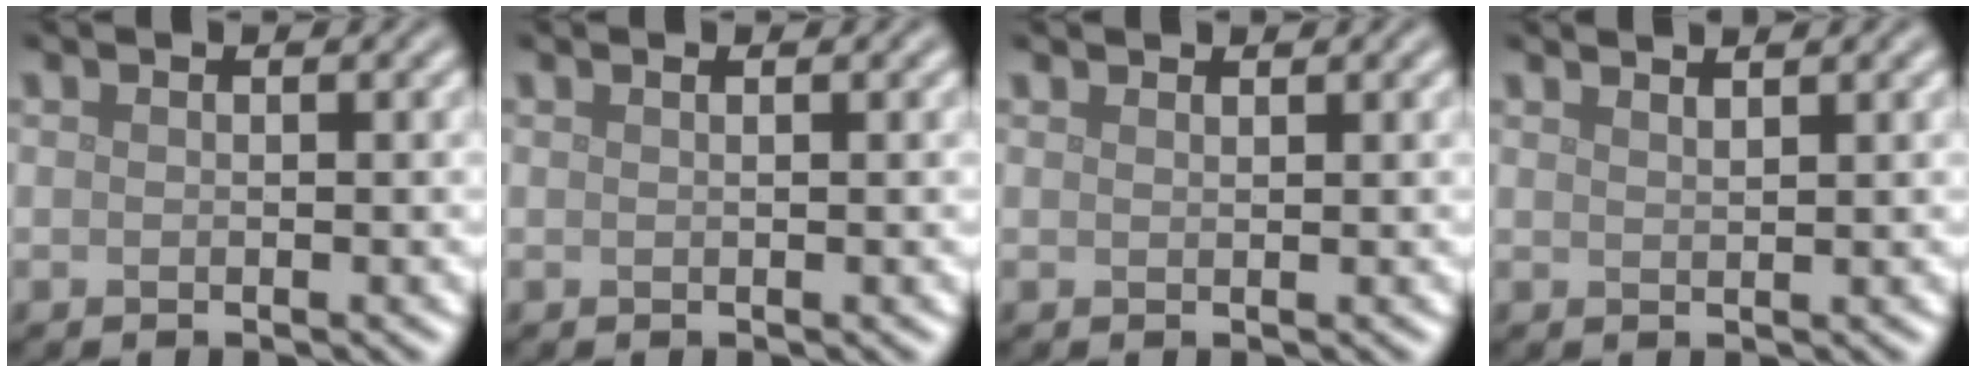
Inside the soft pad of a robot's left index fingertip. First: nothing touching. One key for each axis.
{"total": 0.8, "fx": 0.4, "fy": 0.3, "fz": 0.7, "tx": -0.006, "ty": 0.003, "tz": 0.002}
{"total": 0.9, "fx": 0.9, "fy": 0.1, "fz": 0.1, "tx": -0.005, "ty": -0.004, "tz": 0.011}
{"total": 2.0, "fx": 1.6, "fy": 0.5, "fz": 0.9, "tx": 0.003, "ty": 0.006, "tz": 0.010}